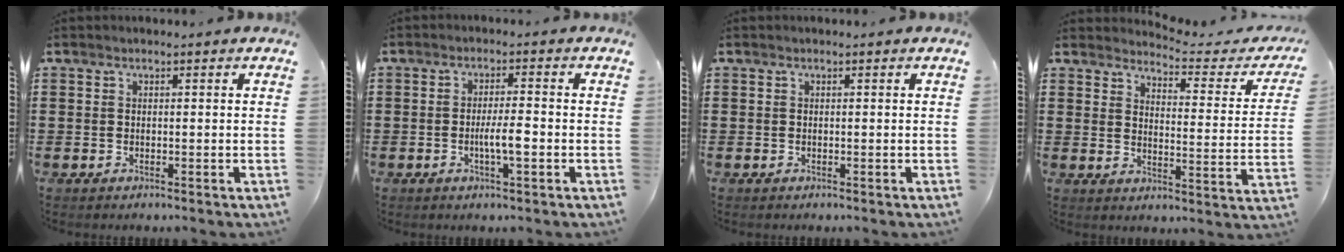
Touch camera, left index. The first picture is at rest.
{"total": 4.0, "force": [-0.9, 0.6, 3.8], "torque": [-0.073, -0.002, -0.019]}
{"total": 0.0}
{"total": 3.6, "force": [3.5, 0.1, 1.0], "torque": [-0.034, -0.029, 0.054]}